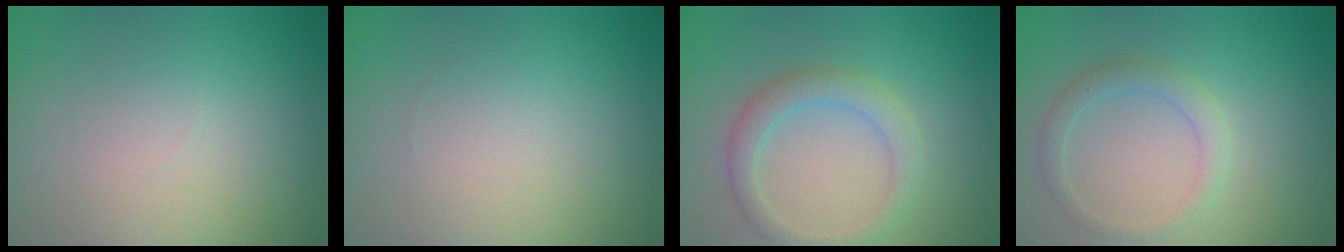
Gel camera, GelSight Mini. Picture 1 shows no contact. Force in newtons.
{"total": 0.0}
{"total": 3.0, "press": 3.0, "slide": 0.0}
{"total": 1.8, "press": 1.8, "slide": 0.0}